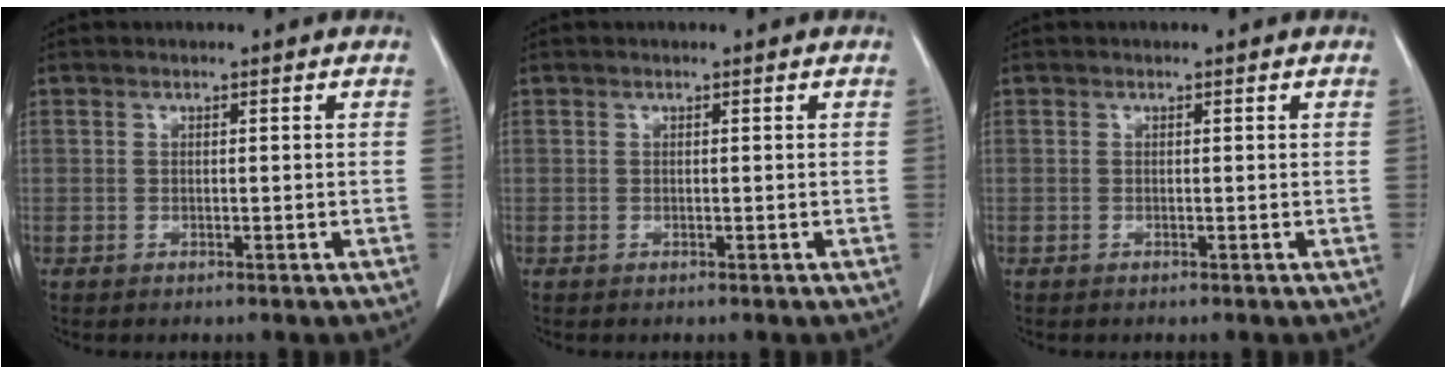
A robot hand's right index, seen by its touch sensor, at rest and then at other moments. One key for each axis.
{"total": 0.0}
{"total": 0.0}